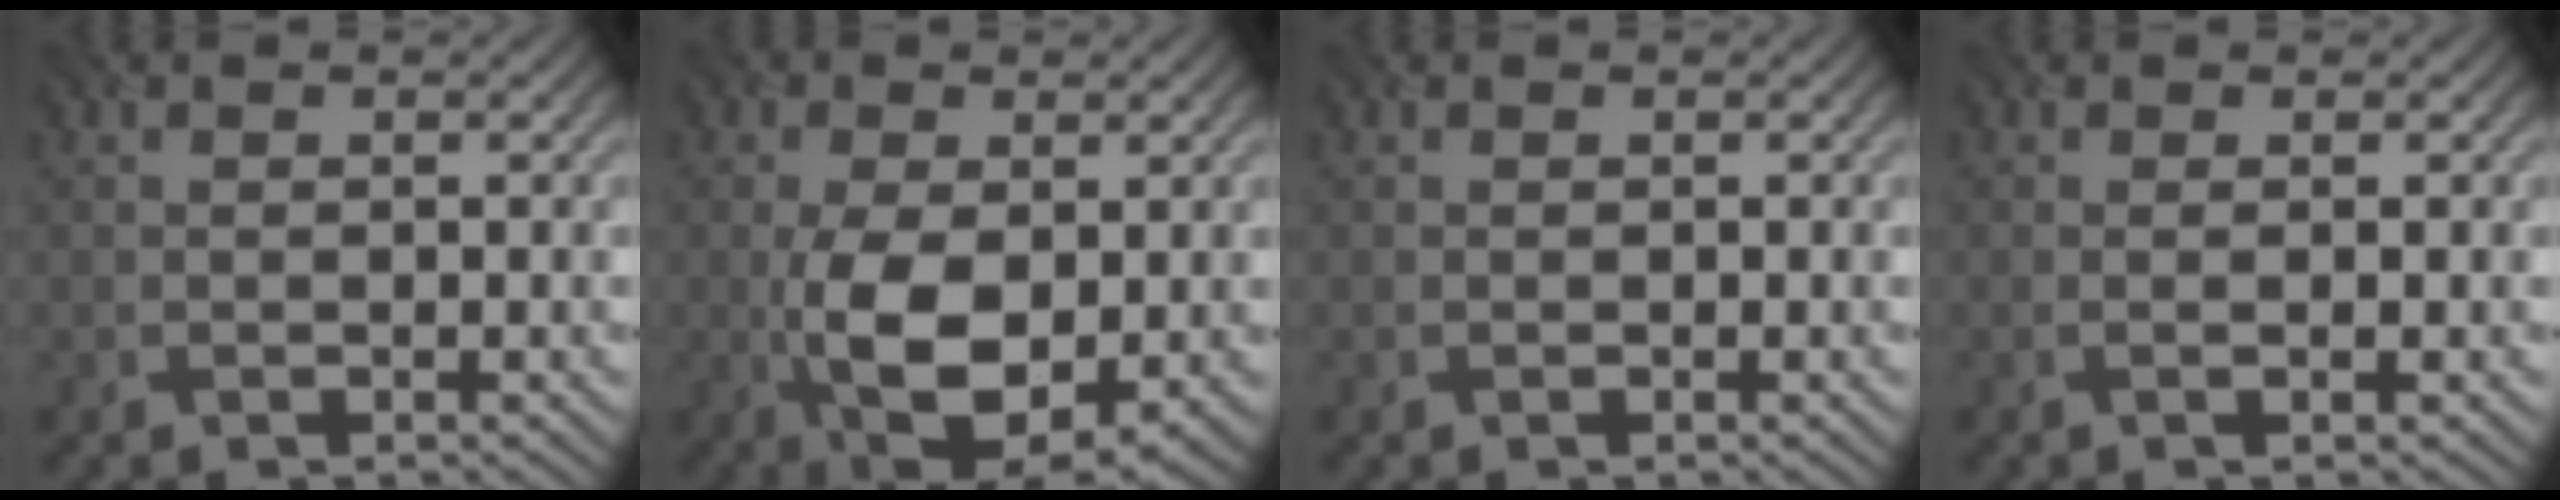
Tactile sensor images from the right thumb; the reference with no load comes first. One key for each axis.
{"total": 9.1, "fx": -1.4, "fy": 4.6, "fz": 7.8, "tx": -0.163, "ty": -0.015, "tz": -0.019}
{"total": 0.0}
{"total": 1.0, "fx": 0.1, "fy": 0.0, "fz": 1.0, "tx": -0.020, "ty": 0.002, "tz": -0.004}